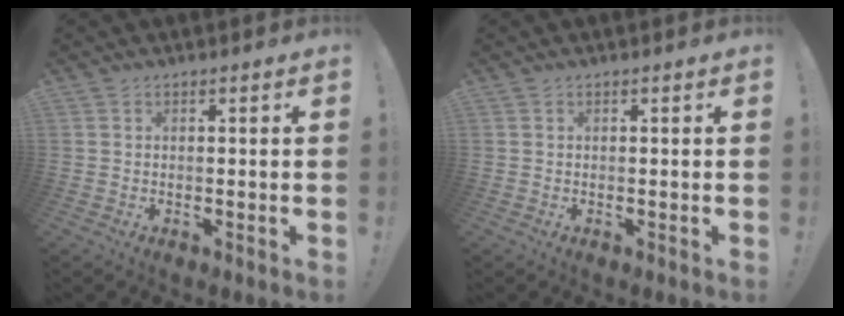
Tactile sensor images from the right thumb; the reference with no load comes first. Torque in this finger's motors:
{"motor_torque": [0.00, 0.00, 0.00, 0.00, 0.04]}